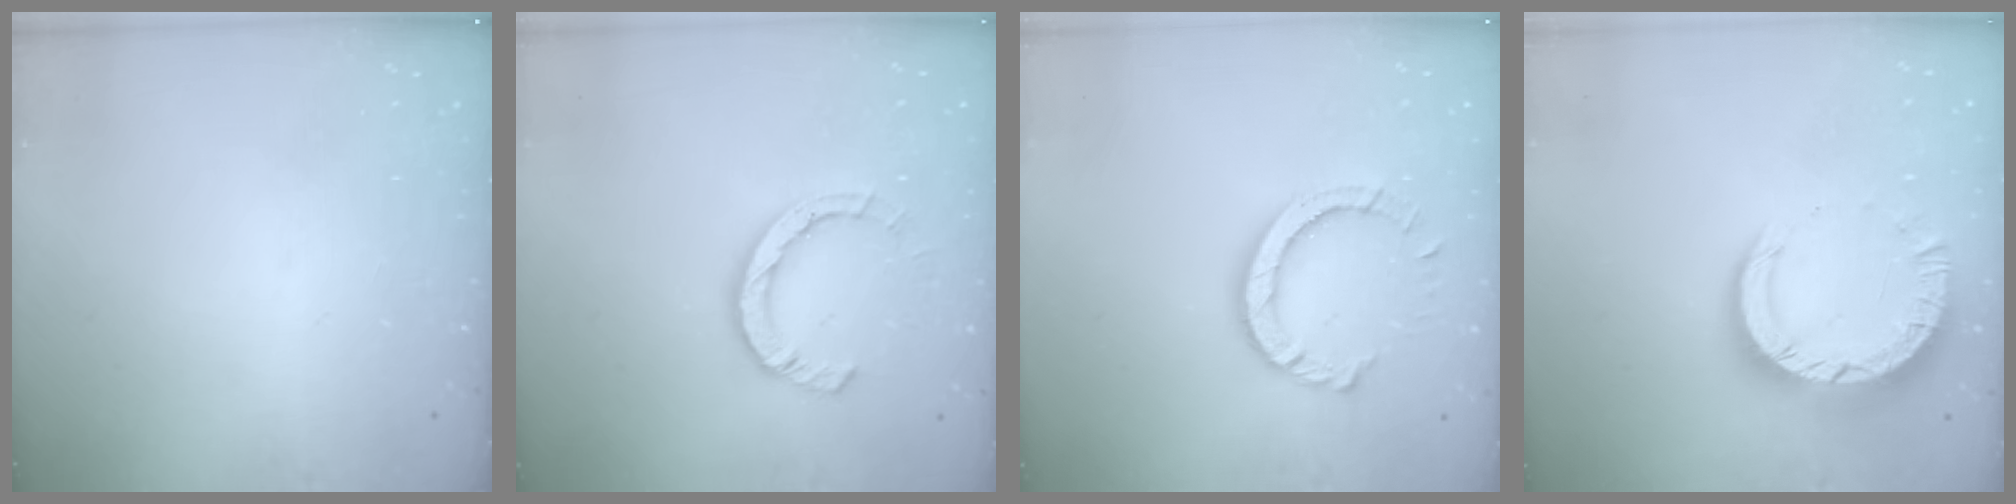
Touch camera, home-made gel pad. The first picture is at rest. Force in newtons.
{"total": 7.8, "press": 7.7, "slide": 1.2}
{"total": 8.8, "press": 8.7, "slide": 1.0}
{"total": 9.6, "press": 9.5, "slide": 1.1}